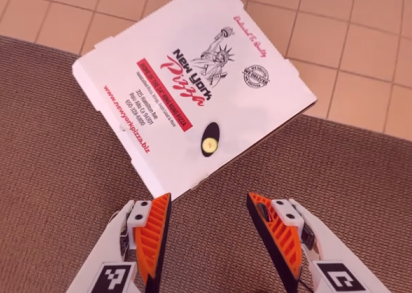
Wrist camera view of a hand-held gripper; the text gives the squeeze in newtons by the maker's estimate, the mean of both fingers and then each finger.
{"total": 0.0}